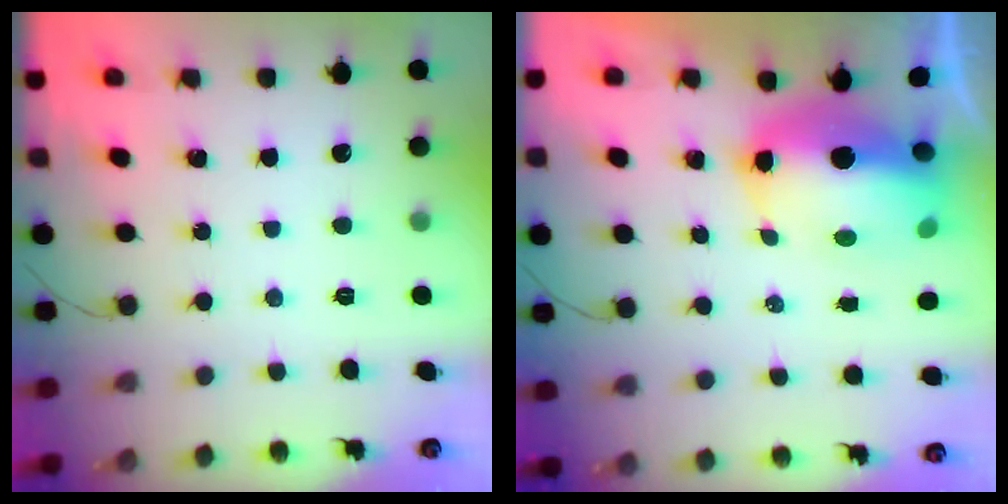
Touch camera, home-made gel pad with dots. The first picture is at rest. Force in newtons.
{"total": 11.7, "press": 11.5, "slide": 2.4}